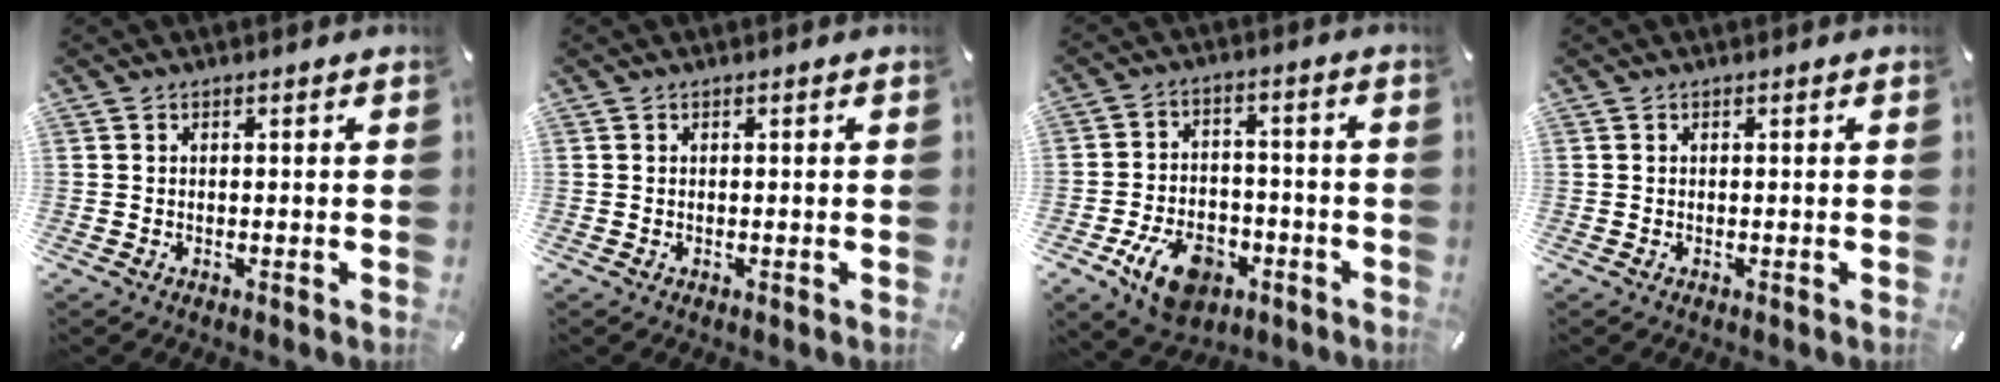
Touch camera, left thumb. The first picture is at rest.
{"total": 0.0}
{"total": 11.5, "force": [-5.5, 7.5, 6.7], "torque": [-0.127, 0.030, -0.095]}
{"total": 0.0}